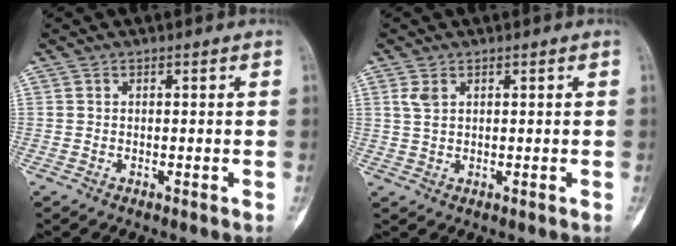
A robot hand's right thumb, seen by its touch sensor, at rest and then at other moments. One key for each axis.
{"total": 2.4, "fx": 1.1, "fy": 1.3, "fz": 1.7, "tx": -0.037, "ty": 0.004, "tz": 0.030}